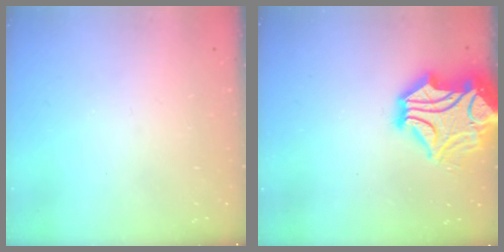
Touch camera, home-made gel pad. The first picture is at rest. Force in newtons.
{"total": 10.0, "press": 9.8, "slide": 1.8}